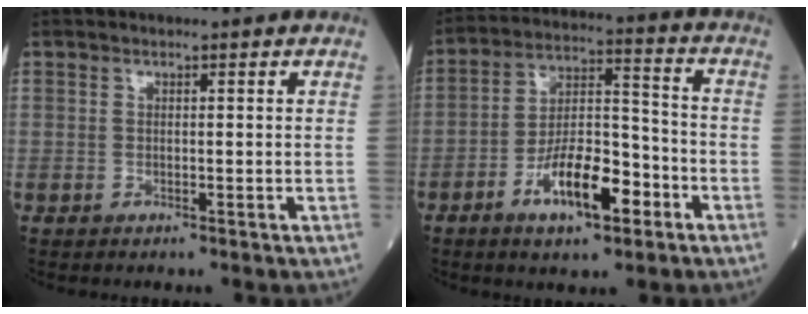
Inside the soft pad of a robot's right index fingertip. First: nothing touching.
{"total": 11.8, "force": [-5.7, 3.8, 9.6], "torque": [-0.178, 0.011, -0.096]}